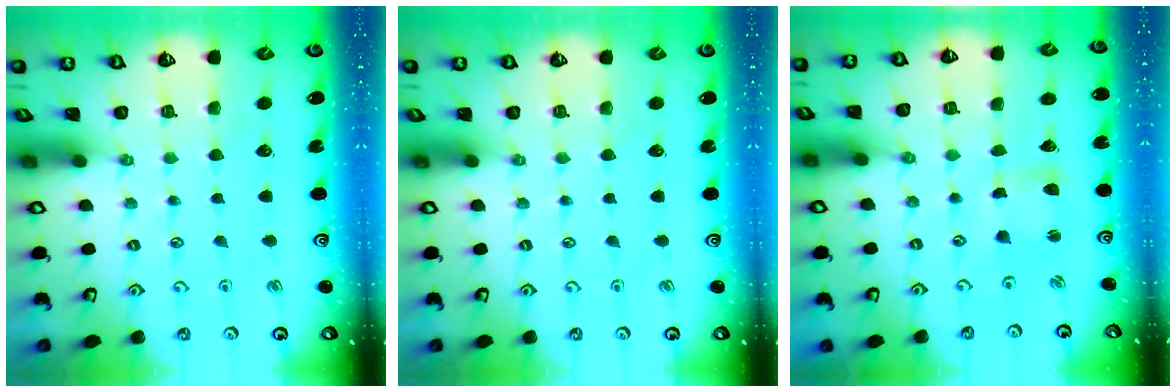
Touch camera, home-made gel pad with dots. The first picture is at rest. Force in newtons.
{"total": 0.0}
{"total": 3.3, "press": 3.3, "slide": 0.3}